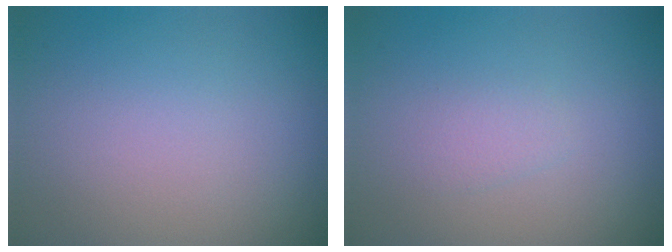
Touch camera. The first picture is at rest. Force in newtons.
{"total": 0.9, "press": 0.9, "slide": 0.1}